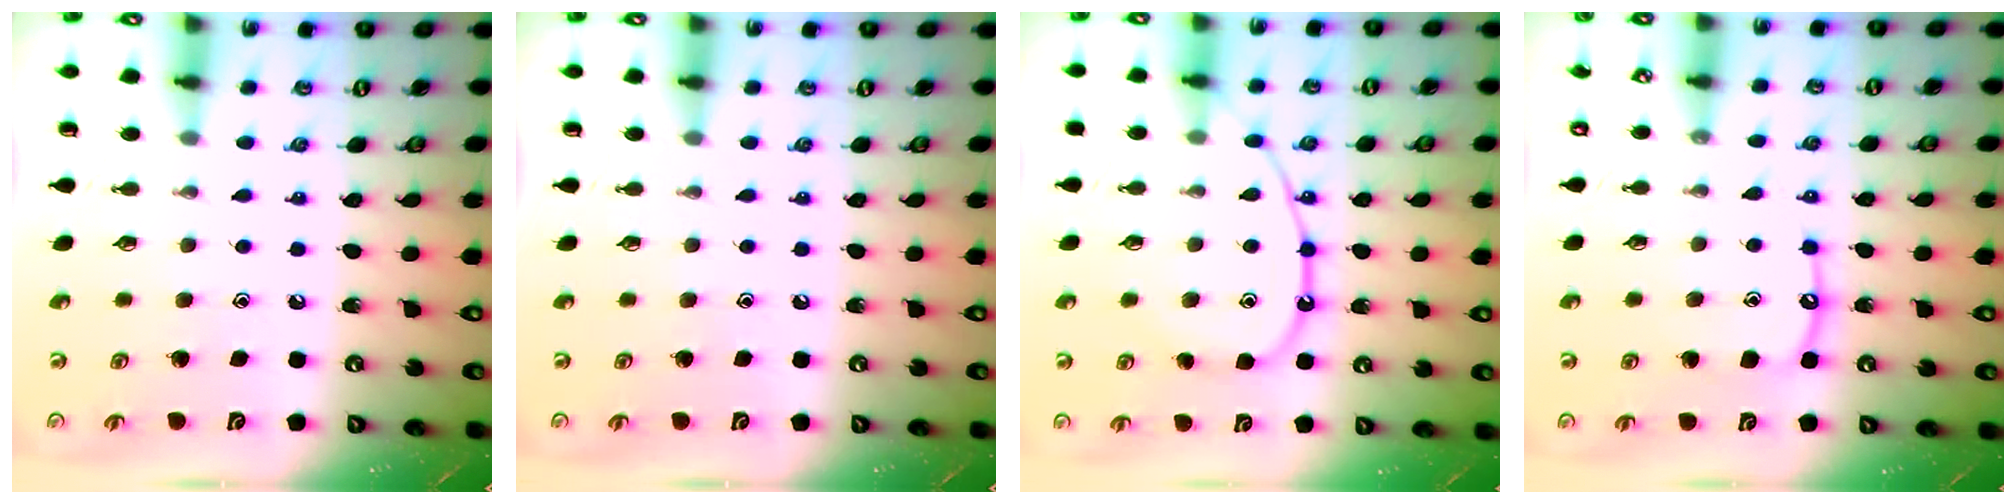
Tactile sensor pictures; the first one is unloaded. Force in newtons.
{"total": 0.0}
{"total": 11.7, "press": 11.7, "slide": 1.2}
{"total": 7.7, "press": 7.6, "slide": 0.7}